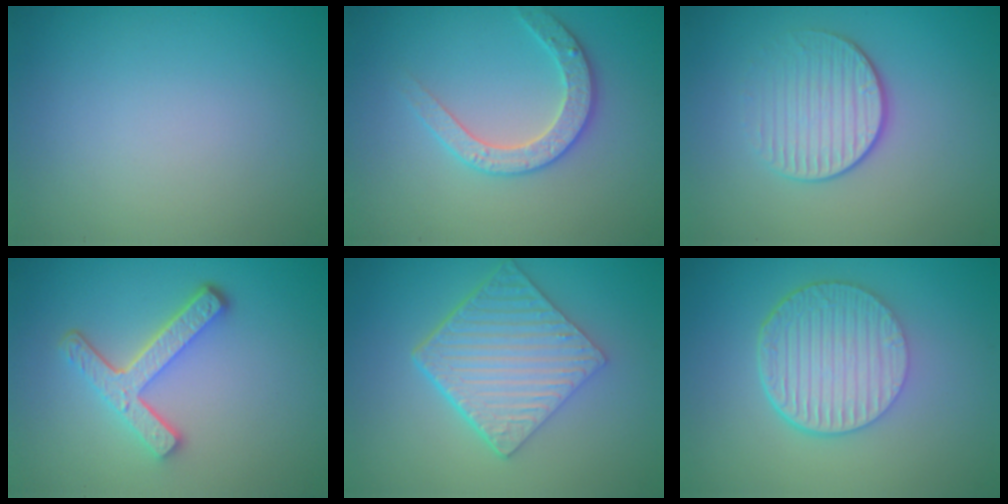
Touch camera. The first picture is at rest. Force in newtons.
{"total": 2.8, "press": 2.8, "slide": 0.3}
{"total": 3.4, "press": 2.7, "slide": 2.0}
{"total": 4.5, "press": 3.4, "slide": 2.8}
{"total": 6.3, "press": 4.6, "slide": 4.3}
{"total": 6.7, "press": 4.6, "slide": 4.9}